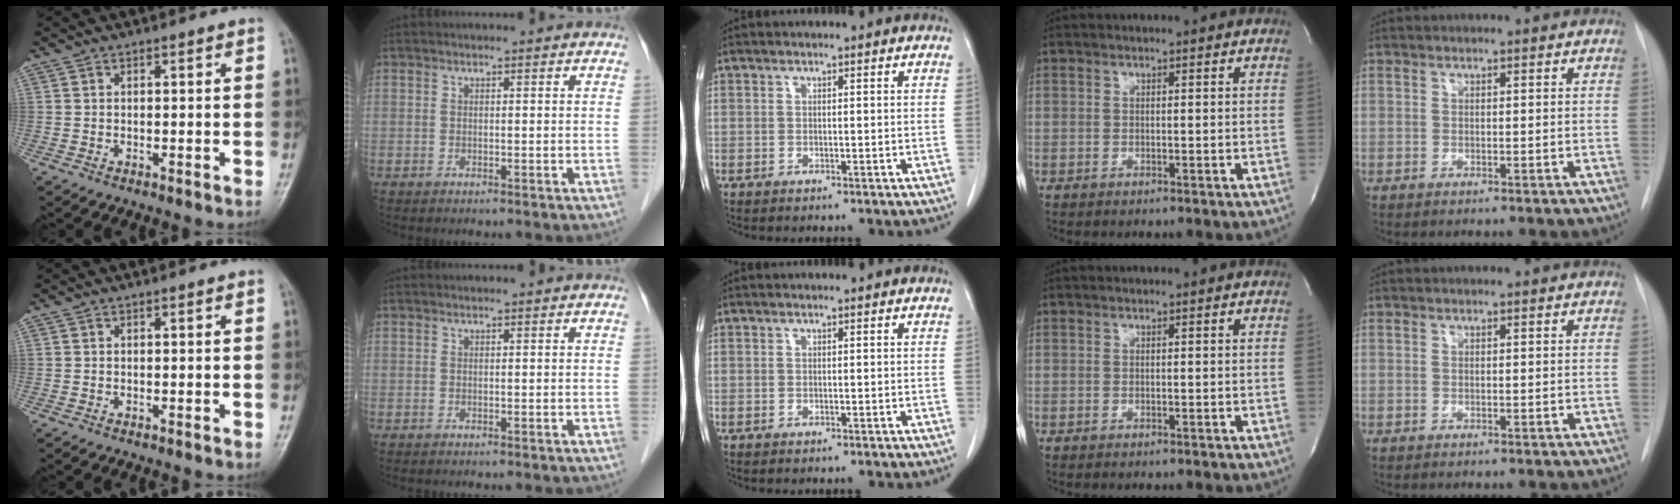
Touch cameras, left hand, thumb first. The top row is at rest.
{}